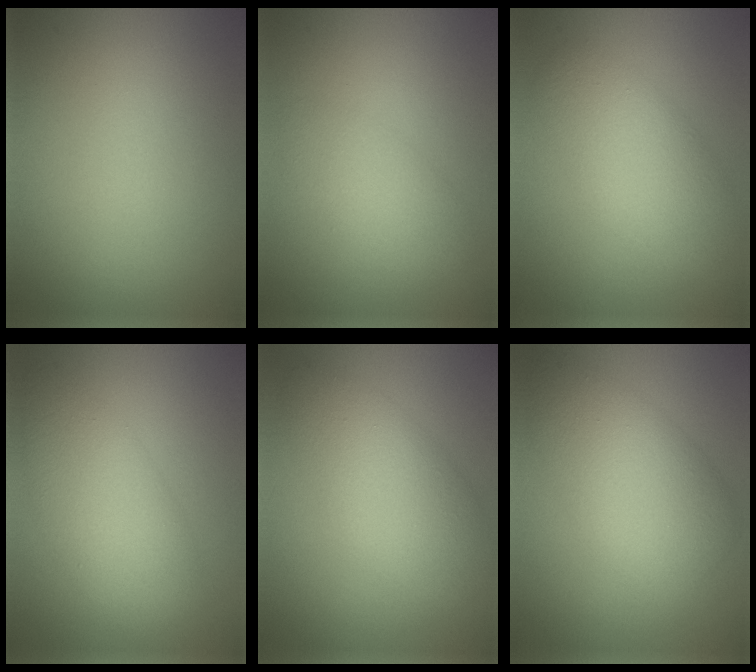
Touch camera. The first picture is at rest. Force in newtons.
{"total": 2.9, "press": 2.9, "slide": 0.2}
{"total": 5.0, "press": 5.0, "slide": 0.1}
{"total": 5.5, "press": 5.5, "slide": 0.3}
{"total": 5.5, "press": 5.5, "slide": 0.3}
{"total": 6.9, "press": 6.9, "slide": 0.3}